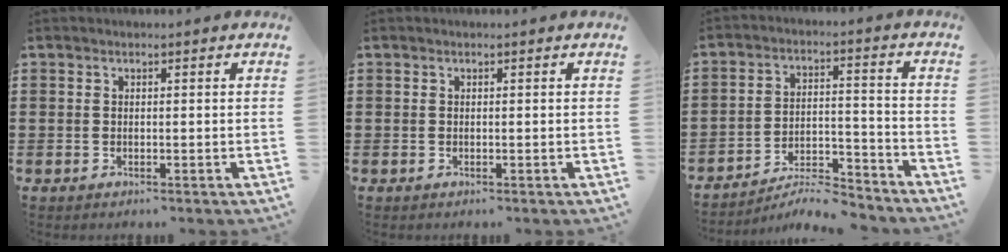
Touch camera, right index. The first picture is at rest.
{"total": 0.0}
{"total": 7.5, "force": [-7.0, 1.2, 2.5], "torque": [-0.031, 0.018, -0.133]}